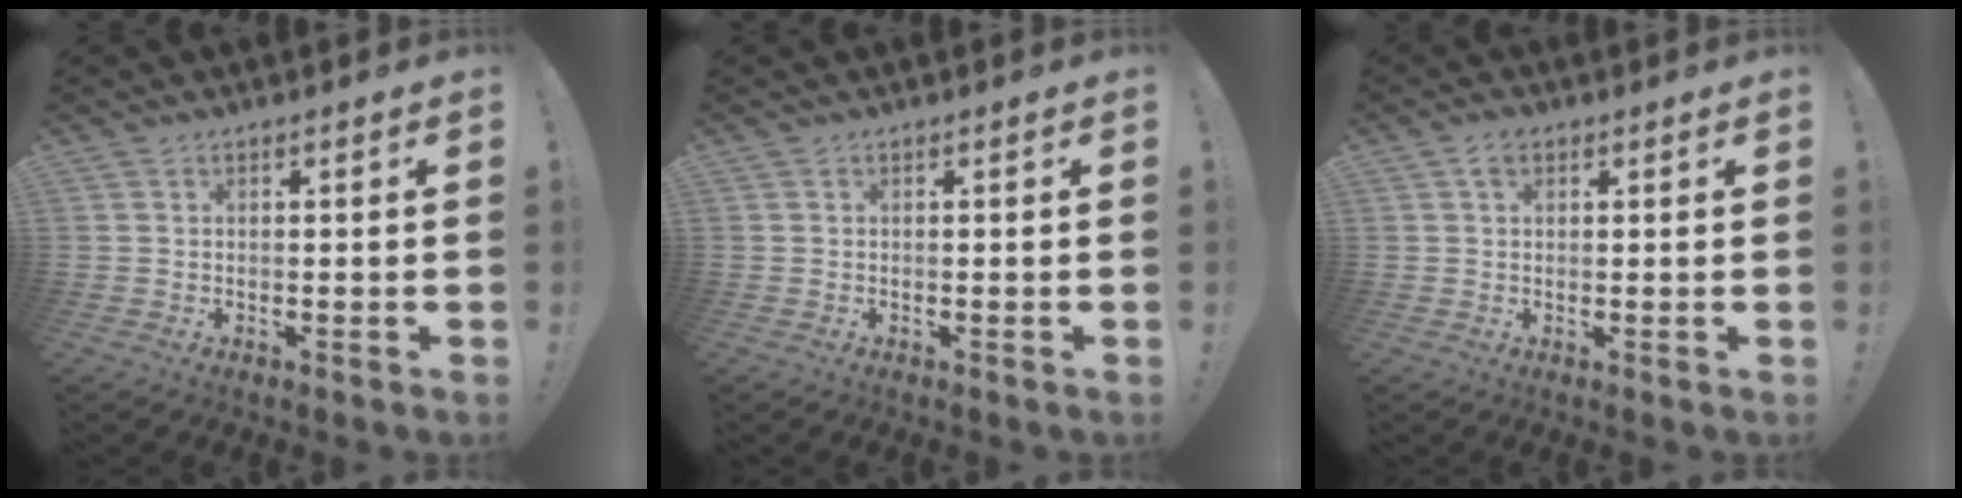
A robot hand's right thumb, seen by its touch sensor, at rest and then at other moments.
{"total": 0.0}
{"total": 2.7, "force": [1.4, 1.7, 1.5], "torque": [-0.017, -0.001, 0.022]}